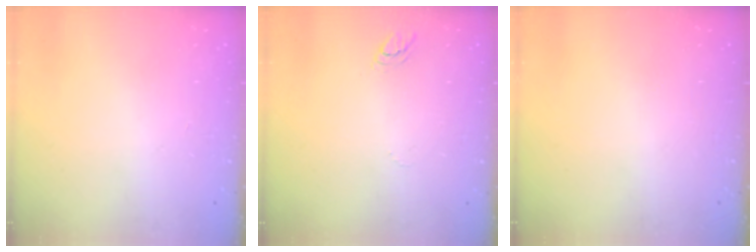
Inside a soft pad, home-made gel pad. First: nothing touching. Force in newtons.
{"total": 3.1, "press": 3.1, "slide": 0.3}
{"total": 0.0}